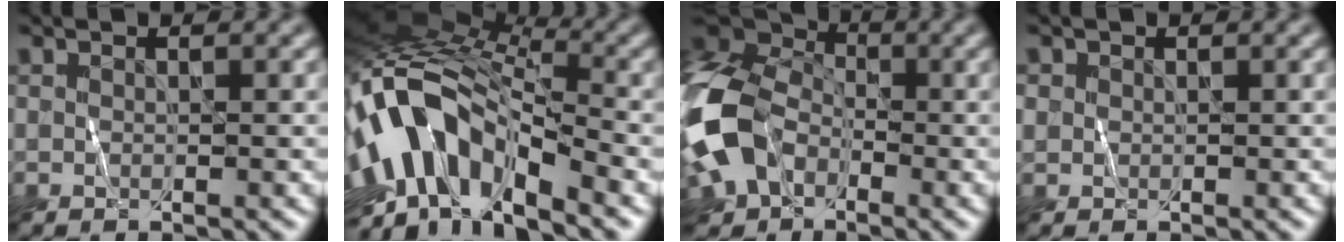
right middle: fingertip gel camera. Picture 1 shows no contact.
{"total": 12.6, "force": [-4.0, 6.1, 10.3], "torque": [-0.184, 0.014, -0.077]}
{"total": 11.2, "force": [-3.0, 8.3, 7.0], "torque": [-0.158, -0.014, -0.065]}
{"total": 0.8, "force": [0.1, 0.8, -0.1], "torque": [0.011, 0.000, -0.001]}